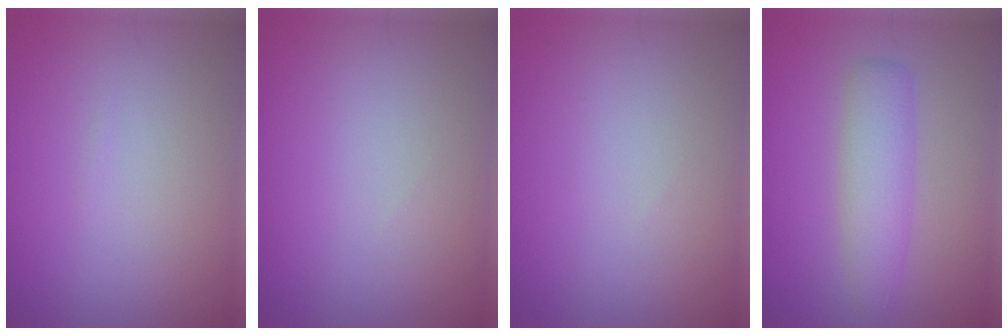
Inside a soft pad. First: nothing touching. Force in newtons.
{"total": 0.0}
{"total": 0.0}
{"total": 3.7, "press": 3.7, "slide": 0.1}